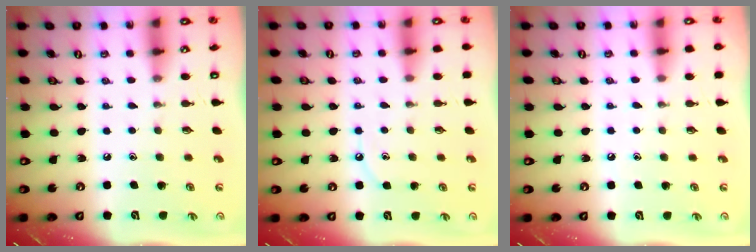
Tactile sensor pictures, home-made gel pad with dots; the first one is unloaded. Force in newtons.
{"total": 4.7, "press": 4.7, "slide": 0.4}
{"total": 4.7, "press": 4.7, "slide": 0.5}